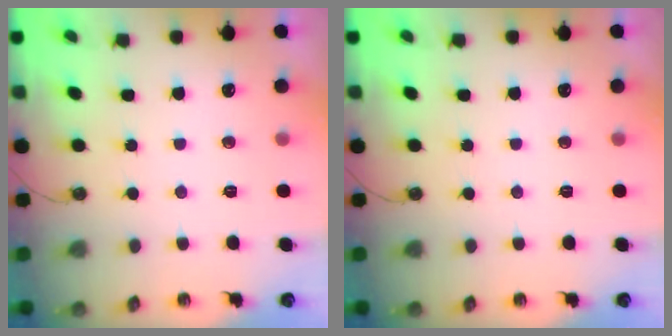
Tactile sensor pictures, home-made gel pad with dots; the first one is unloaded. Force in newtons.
{"total": 0.0}